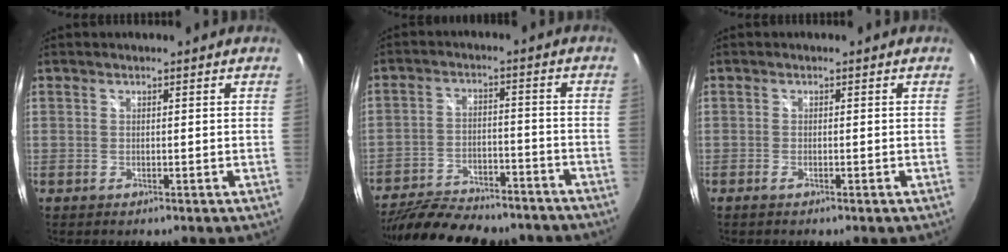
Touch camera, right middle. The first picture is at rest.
{"total": 21.0, "force": [-17.8, 6.6, 9.1], "torque": [-0.184, -0.013, -0.248]}
{"total": 0.8, "force": [-0.6, 0.0, 0.5], "torque": [-0.009, -0.001, -0.013]}